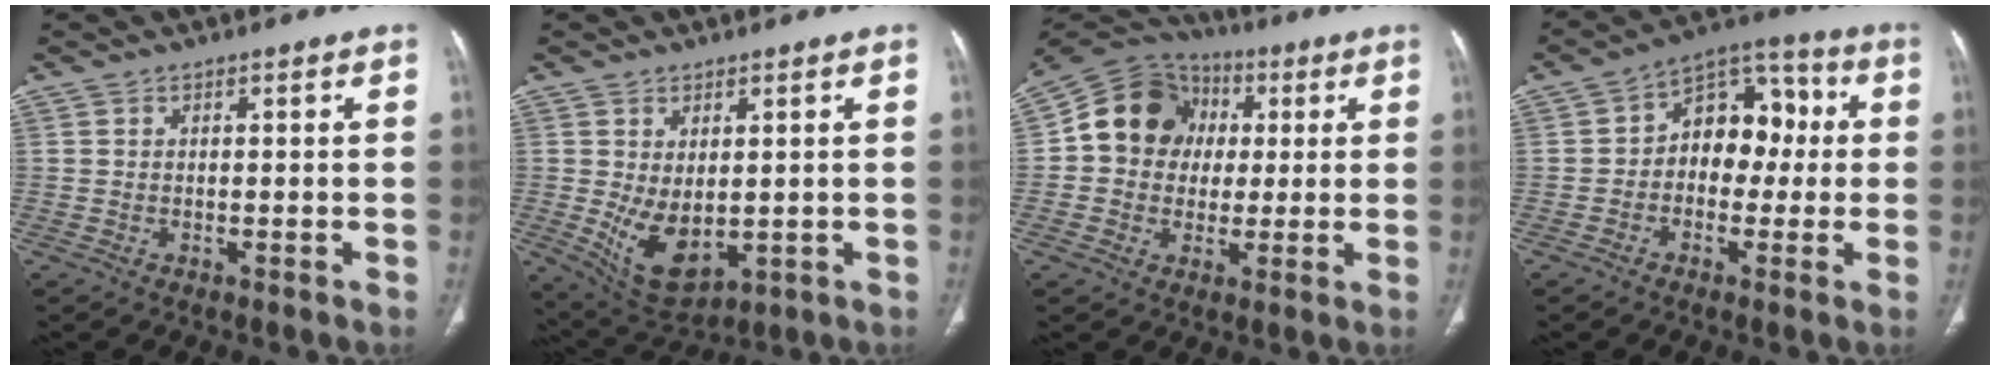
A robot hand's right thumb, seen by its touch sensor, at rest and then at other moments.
{"total": 9.0, "force": [-0.6, 5.0, 7.5], "torque": [-0.121, -0.015, 0.017]}
{"total": 13.8, "force": [1.8, 12.0, 6.5], "torque": [-0.085, 0.021, 0.020]}
{"total": 11.9, "force": [0.1, 8.4, 8.4], "torque": [-0.075, 0.042, -0.013]}